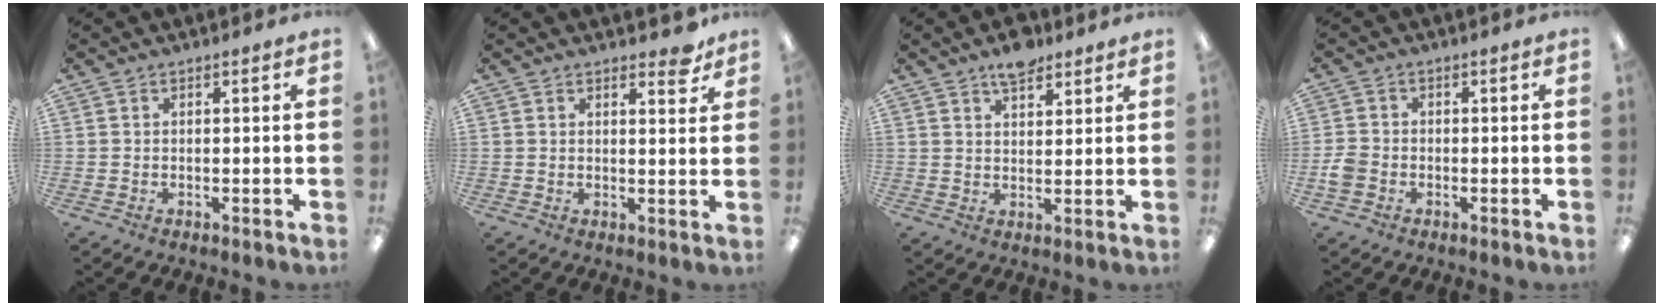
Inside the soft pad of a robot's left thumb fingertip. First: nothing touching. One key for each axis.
{"total": 4.3, "fx": 3.5, "fy": 1.7, "fz": 1.9, "tx": -0.012, "ty": -0.020, "tz": 0.058}
{"total": 5.6, "fx": 4.5, "fy": 2.4, "fz": 2.5, "tx": -0.033, "ty": -0.022, "tz": 0.079}
{"total": 3.1, "fx": -1.1, "fy": 2.5, "fz": 1.6, "tx": -0.024, "ty": 0.009, "tz": -0.018}